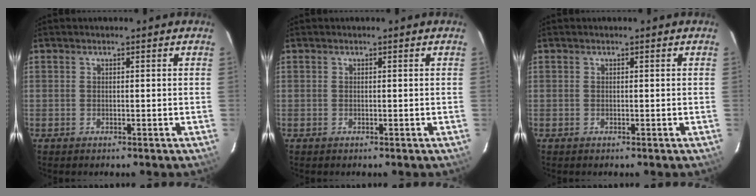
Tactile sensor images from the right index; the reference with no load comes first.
{"total": 0.0}
{"total": 0.0}